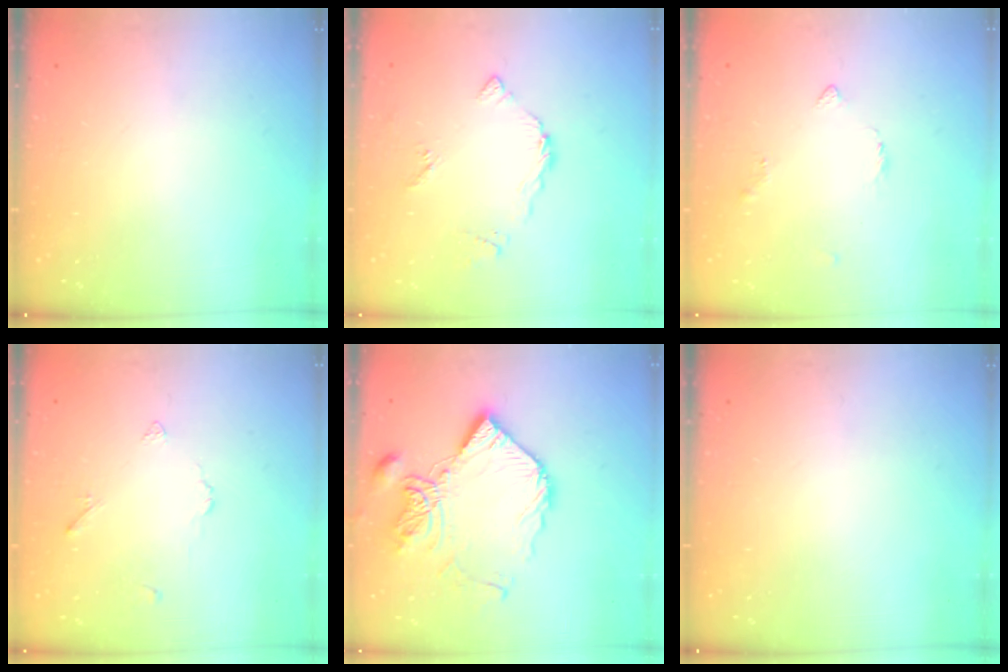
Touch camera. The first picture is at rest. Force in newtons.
{"total": 5.6, "press": 5.6, "slide": 0.2}
{"total": 2.8, "press": 2.7, "slide": 0.7}
{"total": 2.7, "press": 2.7, "slide": 0.5}
{"total": 17.8, "press": 17.7, "slide": 2.0}
{"total": 0.0}